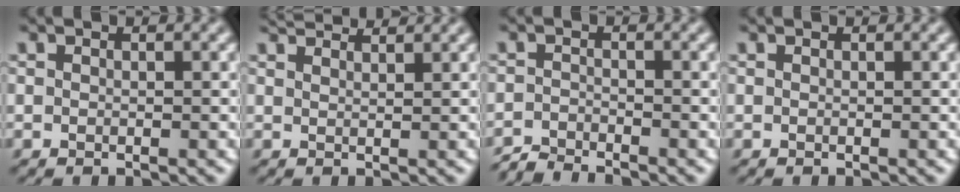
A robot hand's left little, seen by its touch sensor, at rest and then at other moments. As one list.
[{"total": 2.7, "force": [2.6, -0.1, 0.7], "torque": [-0.019, 0.010, 0.043]}, {"total": 2.3, "force": [-2.3, -0.1, 0.0], "torque": [-0.002, 0.000, -0.053]}, {"total": 0.0}]